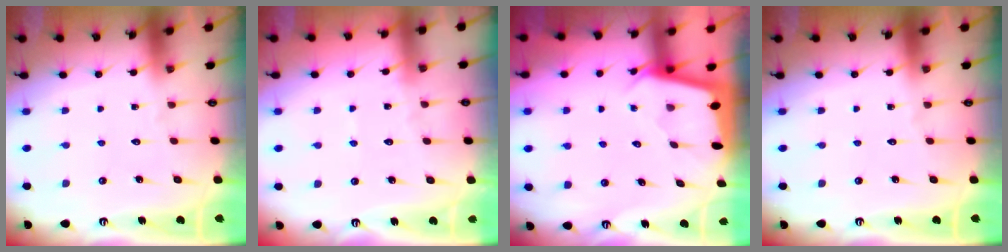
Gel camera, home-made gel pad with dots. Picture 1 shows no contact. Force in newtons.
{"total": 4.4, "press": 4.4, "slide": 0.6}
{"total": 2.1, "press": 2.1, "slide": 0.2}
{"total": 0.0}